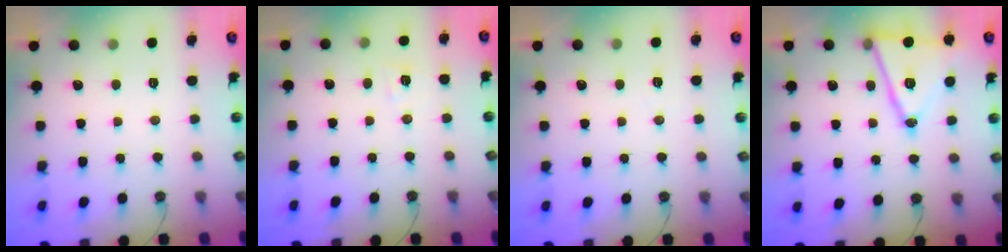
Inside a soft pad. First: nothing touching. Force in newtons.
{"total": 6.3, "press": 6.0, "slide": 1.9}
{"total": 6.4, "press": 4.7, "slide": 4.3}
{"total": 16.0, "press": 15.6, "slide": 3.6}